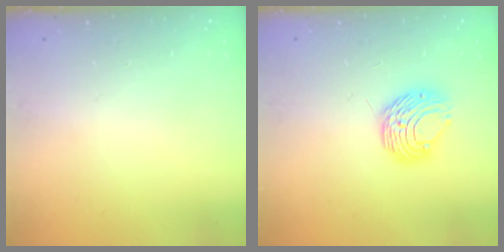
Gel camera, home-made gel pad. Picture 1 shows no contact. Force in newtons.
{"total": 8.9, "press": 8.9, "slide": 0.7}